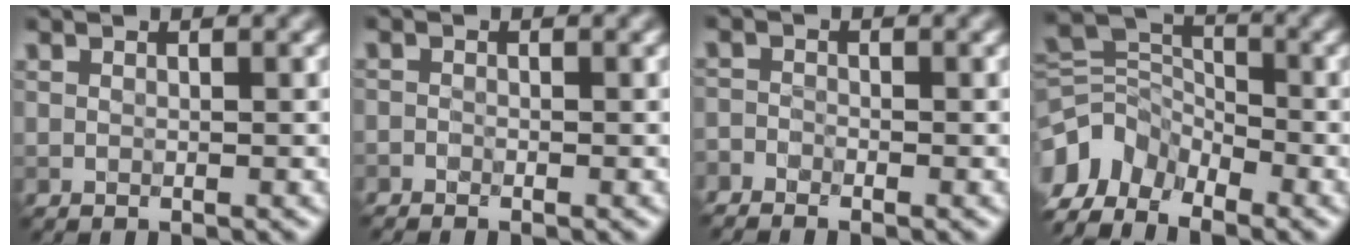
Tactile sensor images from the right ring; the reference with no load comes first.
{"total": 0.8, "force": [-0.7, 0.2, 0.2], "torque": [0.001, -0.003, -0.016]}
{"total": 1.8, "force": [-1.7, 0.4, 0.4], "torque": [-0.016, -0.004, -0.038]}
{"total": 6.6, "force": [-4.3, 3.9, 3.1], "torque": [-0.065, 0.001, -0.099]}